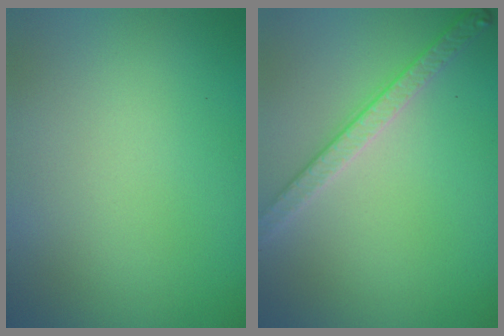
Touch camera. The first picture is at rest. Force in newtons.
{"total": 2.8, "press": 2.7, "slide": 0.8}